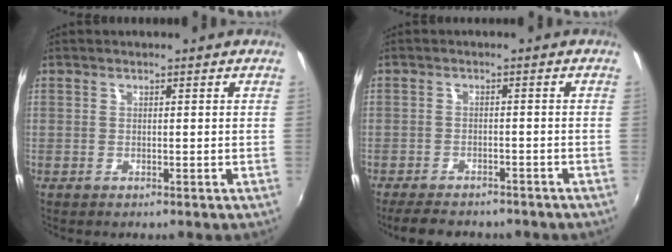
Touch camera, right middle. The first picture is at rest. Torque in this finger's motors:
{"motor_torque": [1.02, -1.12, 0.11, 0.05]}